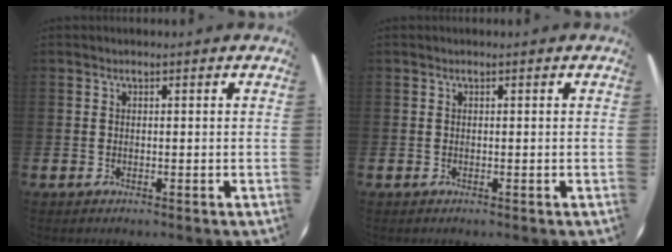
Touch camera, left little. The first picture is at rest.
{"total": 0.0}